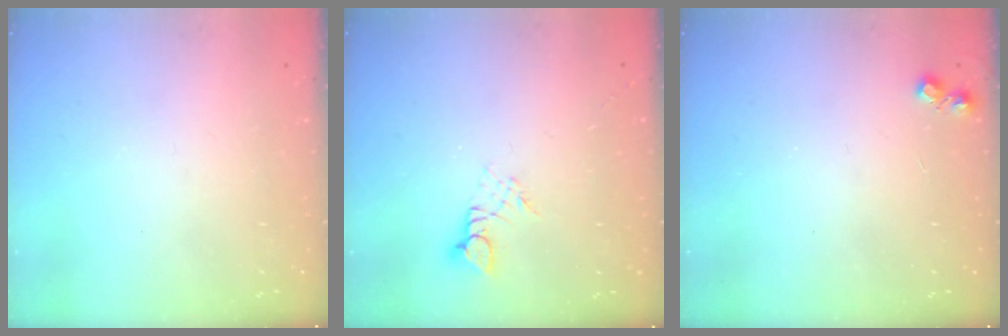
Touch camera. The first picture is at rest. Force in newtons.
{"total": 2.6, "press": 2.6, "slide": 0.3}
{"total": 4.3, "press": 4.3, "slide": 0.6}